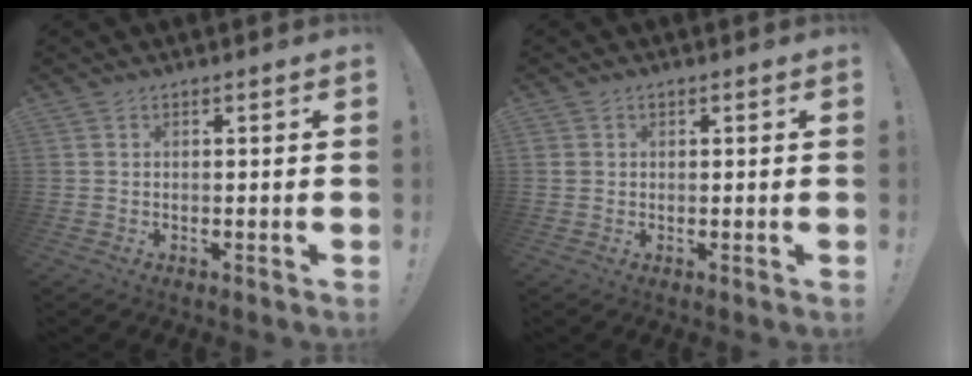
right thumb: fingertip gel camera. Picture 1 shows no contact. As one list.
[{"total": 1.2, "force": [0.4, 1.1, 0.5], "torque": [-0.008, 0.002, 0.007]}]